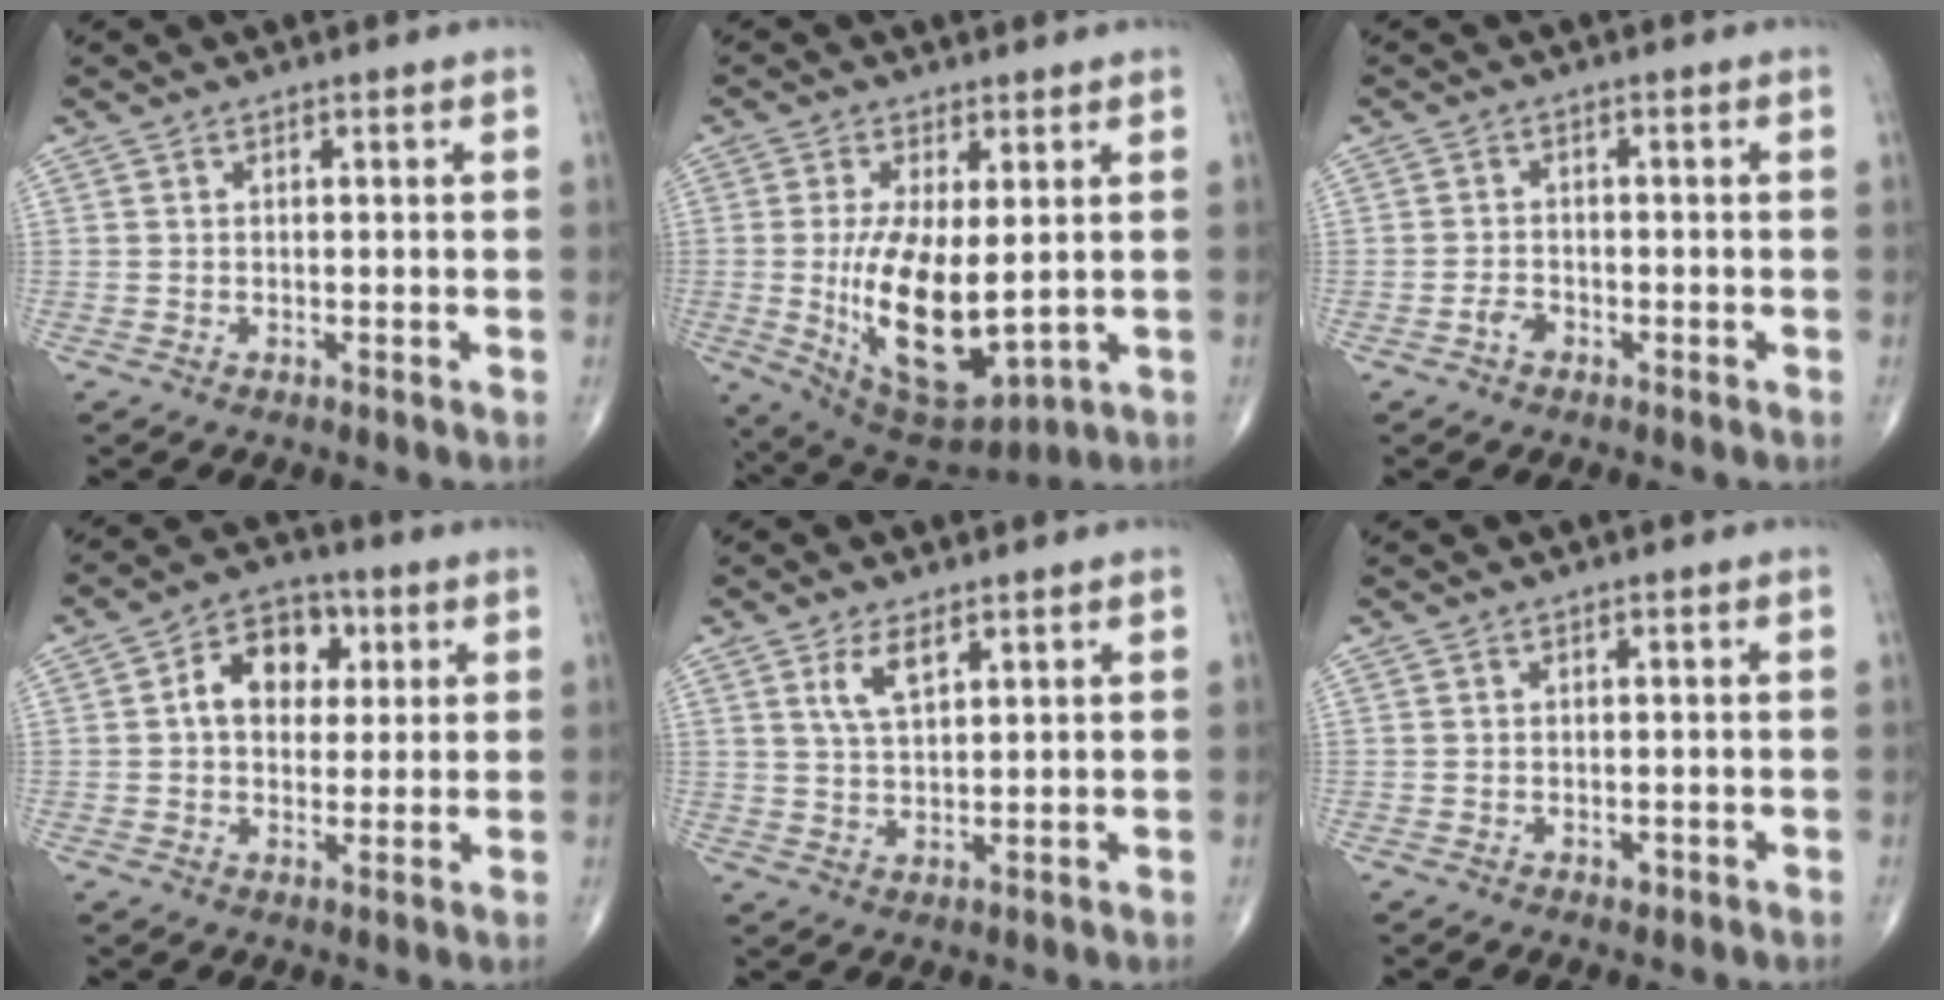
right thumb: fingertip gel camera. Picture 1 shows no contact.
{"total": 15.3, "force": [-0.7, 6.7, 13.8], "torque": [-0.237, -0.025, 0.011]}
{"total": 2.1, "force": [-1.3, 1.3, 0.9], "torque": [-0.013, 0.010, -0.025]}
{"total": 9.7, "force": [2.1, 7.1, 6.3], "torque": [-0.064, 0.010, 0.025]}
{"total": 4.8, "force": [2.5, 1.9, 3.6], "torque": [-0.067, -0.012, 0.052]}
{"total": 0.9, "force": [-0.4, 0.6, 0.5], "torque": [-0.006, 0.000, -0.006]}